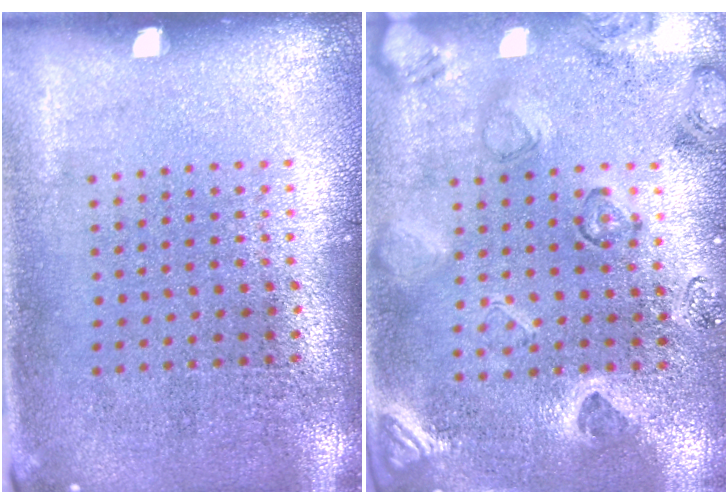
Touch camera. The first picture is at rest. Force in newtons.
{"total": 2.3, "press": 2.0, "slide": 1.1}